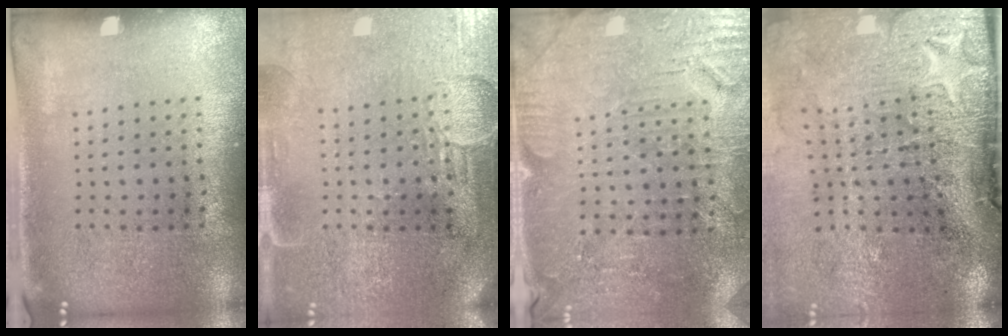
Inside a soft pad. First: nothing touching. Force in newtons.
{"total": 3.9, "press": 3.4, "slide": 1.8}
{"total": 3.3, "press": 3.2, "slide": 0.3}
{"total": 5.0, "press": 4.0, "slide": 3.1}